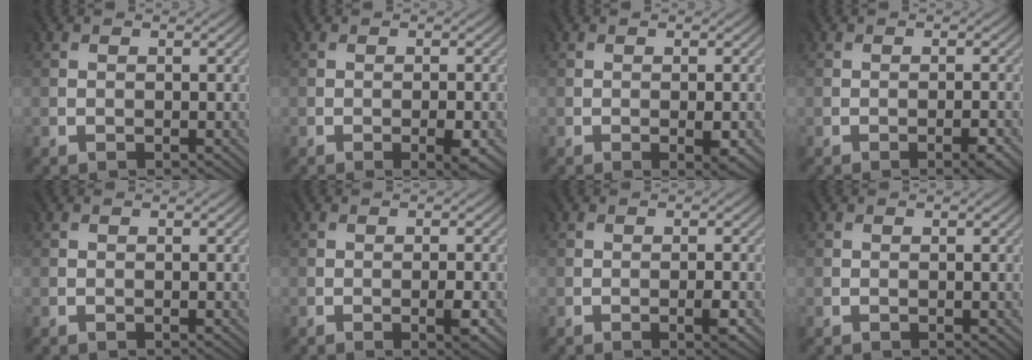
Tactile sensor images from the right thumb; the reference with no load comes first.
{"total": 2.8, "force": [-1.2, 0.7, 2.5], "torque": [-0.043, -0.007, -0.013]}
{"total": 2.3, "force": [-0.7, 0.8, 2.1], "torque": [-0.036, -0.006, -0.006]}
{"total": 2.2, "force": [-1.3, 0.2, 1.8], "torque": [-0.028, -0.005, -0.018]}
{"total": 0.0}
{"total": 2.4, "force": [-0.9, 0.4, 2.1], "torque": [-0.037, -0.006, -0.011]}
{"total": 1.9, "force": [-0.9, 0.2, 1.7], "torque": [-0.028, -0.005, -0.011]}
{"total": 0.5, "force": [0.1, 0.3, 0.4], "torque": [-0.005, -0.001, 0.003]}